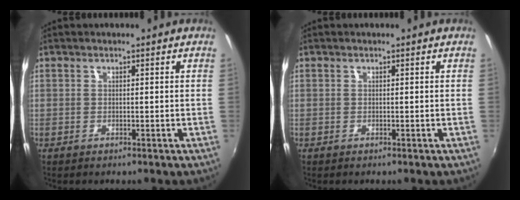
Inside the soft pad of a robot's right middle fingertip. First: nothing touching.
{"total": 0.0}